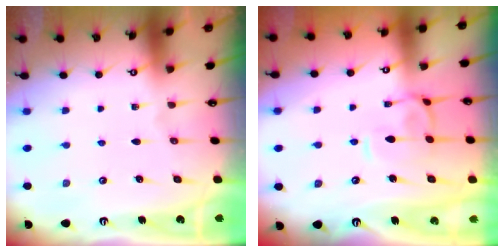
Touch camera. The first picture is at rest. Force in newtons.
{"total": 1.4, "press": 1.2, "slide": 0.7}